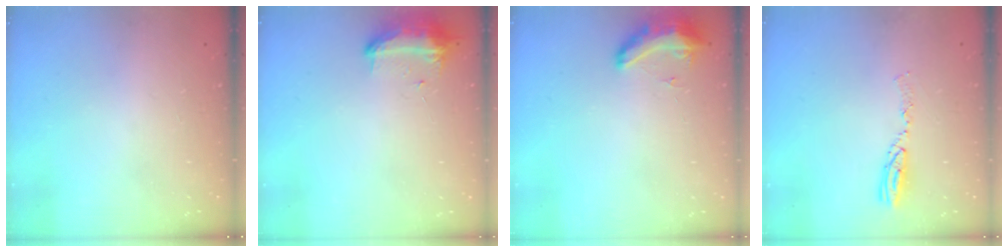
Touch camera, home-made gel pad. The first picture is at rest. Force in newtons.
{"total": 9.5, "press": 9.5, "slide": 0.6}
{"total": 19.6, "press": 11.8, "slide": 15.6}
{"total": 7.7, "press": 7.7, "slide": 0.7}